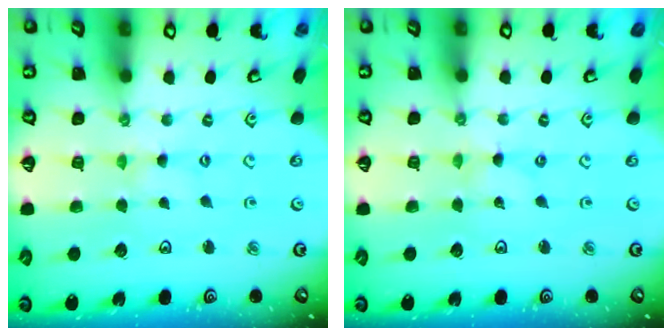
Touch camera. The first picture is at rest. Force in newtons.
{"total": 0.0}